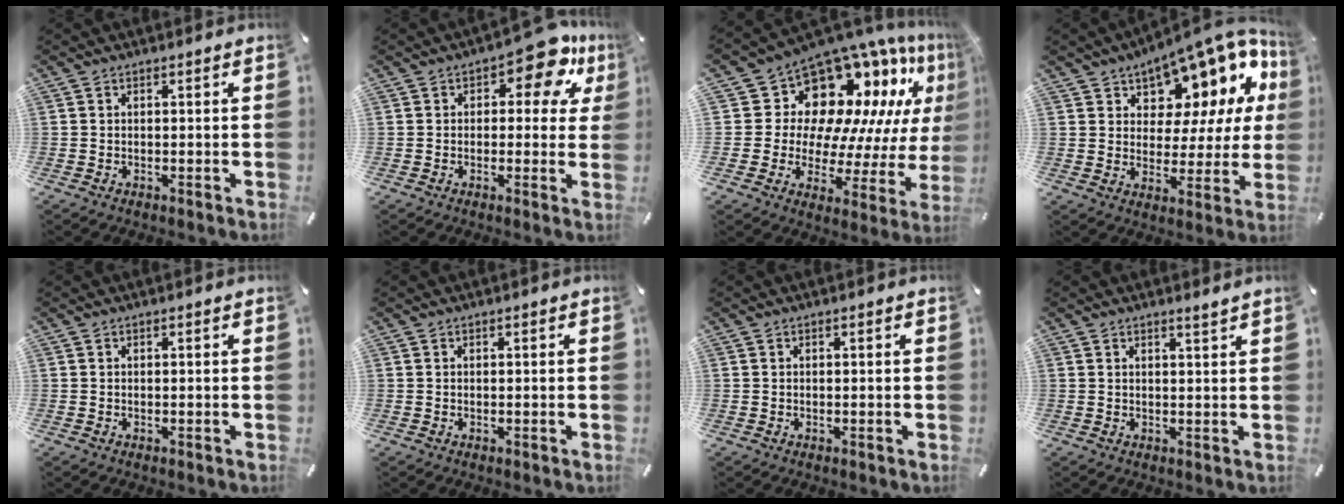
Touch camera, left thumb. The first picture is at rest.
{"total": 11.1, "force": [5.5, 5.3, 8.0], "torque": [-0.092, -0.028, 0.088]}
{"total": 16.4, "force": [10.9, 10.2, 6.8], "torque": [-0.107, -0.121, 0.197]}
{"total": 12.1, "force": [9.9, 5.9, 3.7], "torque": [-0.057, -0.095, 0.172]}
{"total": 0.0}
{"total": 0.0}
{"total": 0.0}
{"total": 1.6, "force": [1.4, -0.1, 0.6], "torque": [-0.013, -0.006, 0.027]}